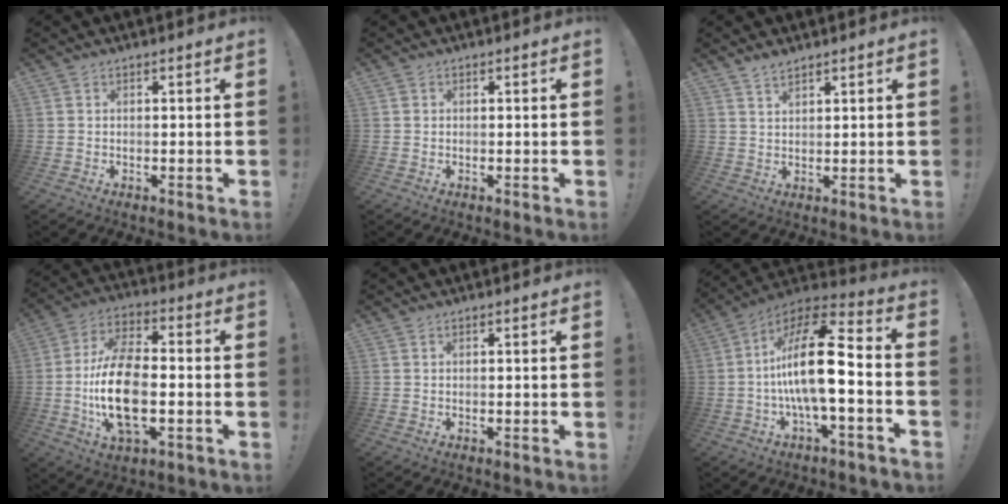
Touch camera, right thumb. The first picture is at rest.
{"total": 0.8, "force": [0.2, 0.7, 0.1], "torque": [0.004, 0.001, 0.003]}
{"total": 2.8, "force": [2.5, 0.6, 1.1], "torque": [-0.020, -0.017, 0.047]}
{"total": 18.0, "force": [-2.7, 9.5, 15.0], "torque": [-0.290, 0.005, -0.045]}
{"total": 0.0}
{"total": 21.3, "force": [-1.7, 6.9, 20.1], "torque": [-0.349, 0.013, -0.033]}